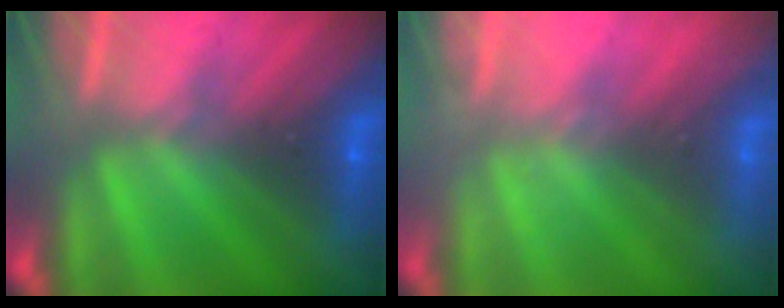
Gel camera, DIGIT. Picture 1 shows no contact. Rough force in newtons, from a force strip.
{"total": 2.1}